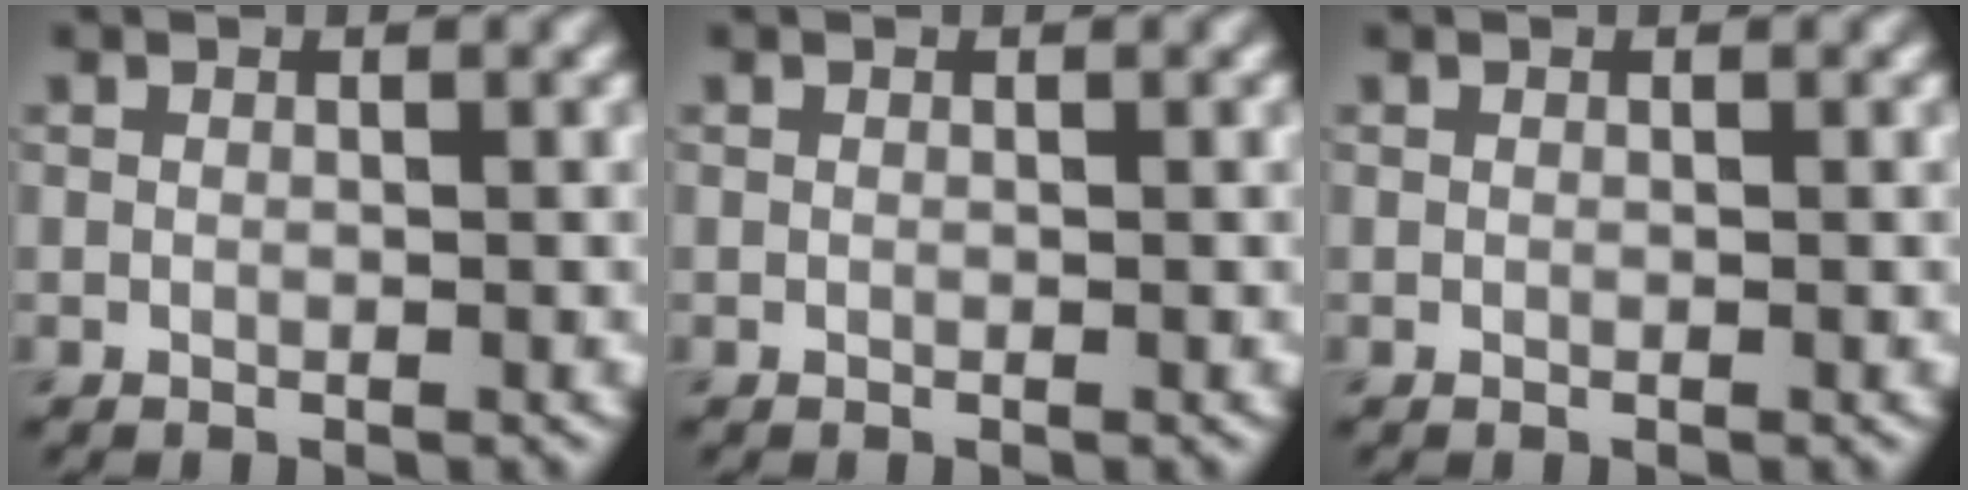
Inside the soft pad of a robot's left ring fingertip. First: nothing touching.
{"total": 0.0}
{"total": 0.0}